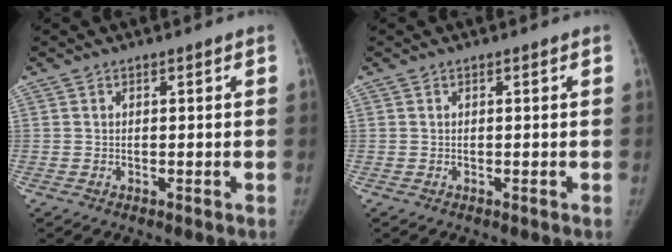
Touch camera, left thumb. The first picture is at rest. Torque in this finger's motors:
{"motor_torque": [0.03, -0.01, 0.23, -0.14, 0.03]}